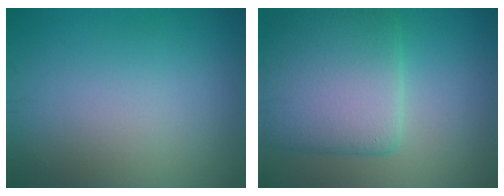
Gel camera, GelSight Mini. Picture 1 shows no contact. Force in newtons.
{"total": 8.1, "press": 8.1, "slide": 0.4}